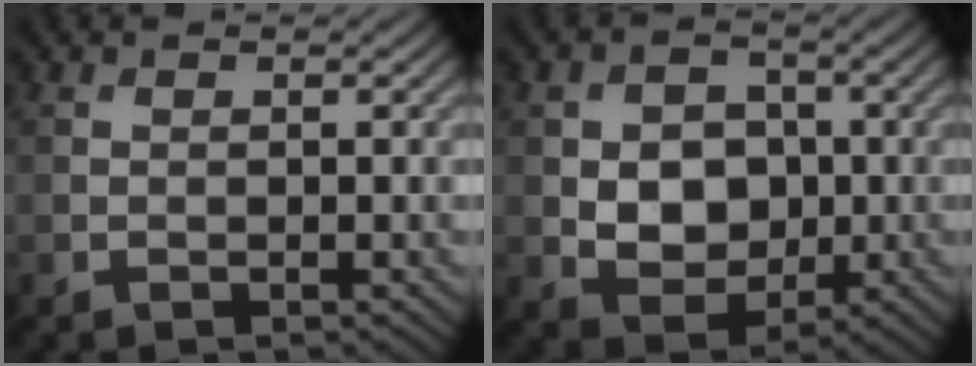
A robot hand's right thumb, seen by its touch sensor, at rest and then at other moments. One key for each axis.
{"total": 6.8, "fx": -0.4, "fy": 5.4, "fz": 4.1, "tx": -0.087, "ty": -0.004, "tz": -0.015}